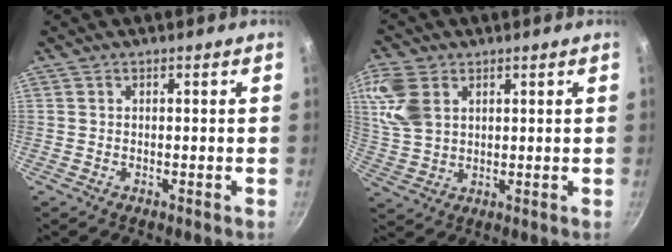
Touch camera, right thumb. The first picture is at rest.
{"total": 9.8, "force": [3.6, 6.7, 6.3], "torque": [-0.128, -0.007, 0.074]}